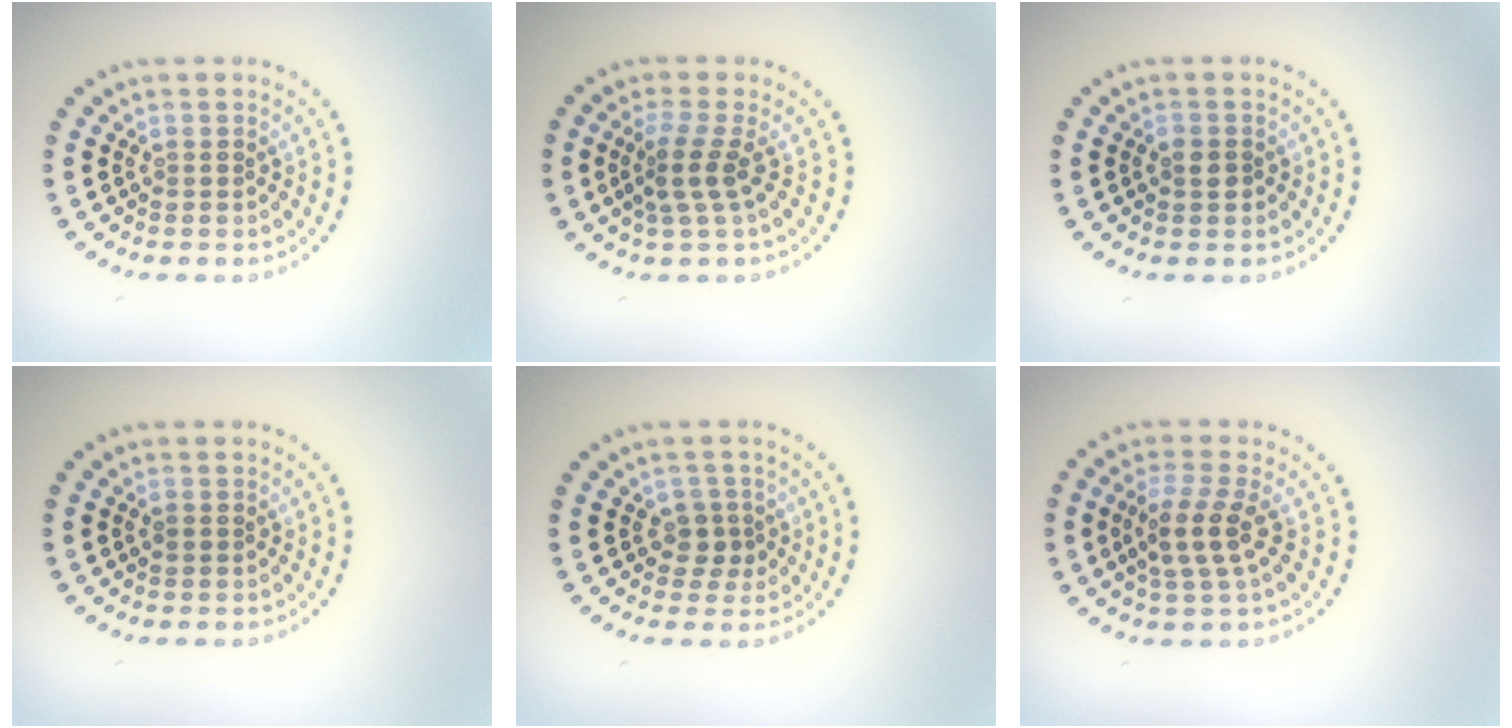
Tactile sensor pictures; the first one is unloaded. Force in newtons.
{"total": 2.7, "press": 1.9, "slide": 1.9}
{"total": 1.3, "press": 1.3, "slide": 0.3}
{"total": 0.6, "press": 0.6, "slide": 0.2}
{"total": 1.6, "press": 1.4, "slide": 0.8}
{"total": 3.0, "press": 2.6, "slide": 1.5}